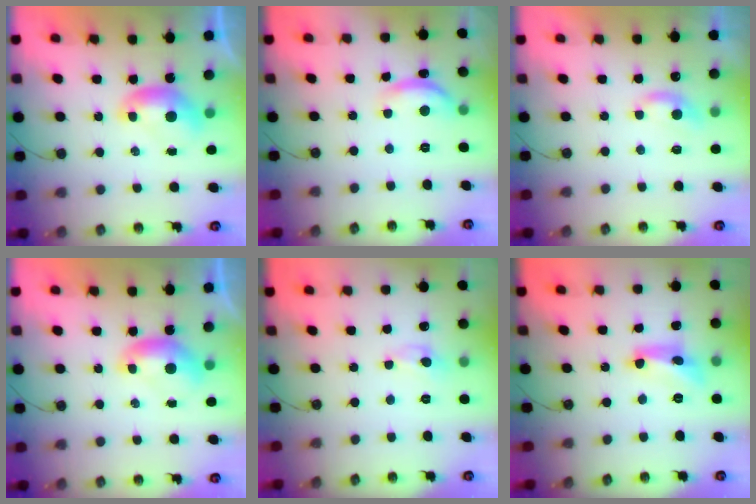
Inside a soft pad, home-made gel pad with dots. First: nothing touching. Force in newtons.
{"total": 4.6, "press": 4.5, "slide": 0.5}
{"total": 0.9, "press": 0.1, "slide": 0.9}
{"total": 0.0}
{"total": 0.0}
{"total": 8.2, "press": 8.2, "slide": 0.4}